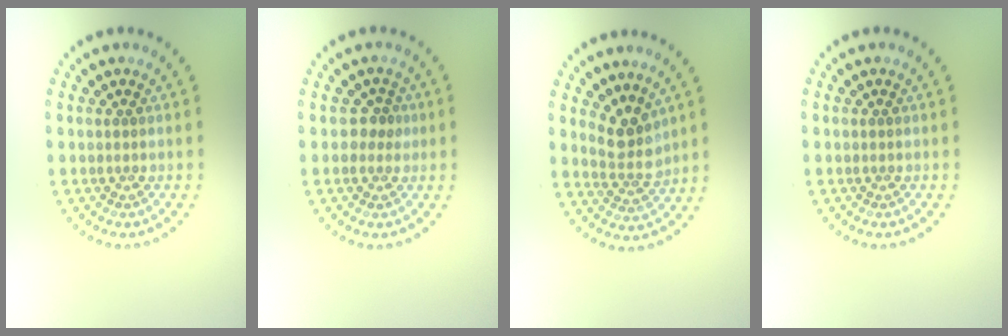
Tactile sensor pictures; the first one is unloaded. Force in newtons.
{"total": 1.4, "press": 1.2, "slide": 0.7}
{"total": 3.0, "press": 2.5, "slide": 1.6}
{"total": 0.0}